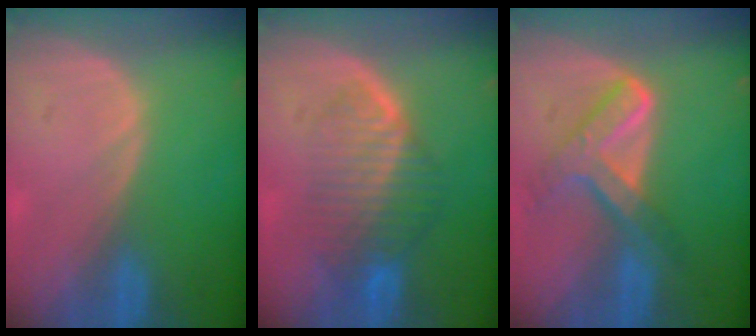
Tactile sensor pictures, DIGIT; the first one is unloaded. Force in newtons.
{"total": 7.6, "press": 6.9, "slide": 3.2}
{"total": 7.6, "press": 6.3, "slide": 4.3}